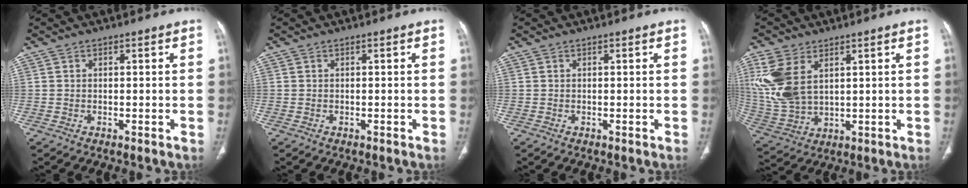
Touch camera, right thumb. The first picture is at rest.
{"total": 0.0}
{"total": 0.0}
{"total": 12.8, "force": [4.5, 7.8, 9.1], "torque": [-0.209, -0.010, 0.106]}